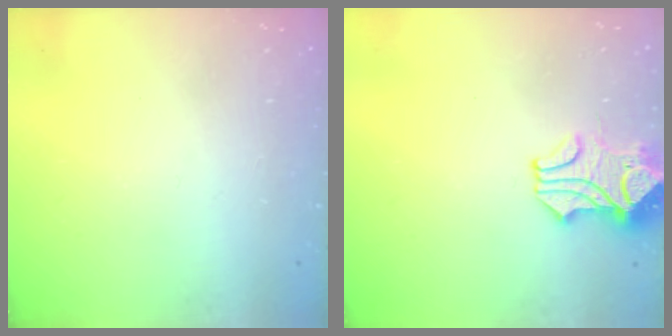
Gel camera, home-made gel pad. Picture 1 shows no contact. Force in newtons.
{"total": 2.3, "press": 2.0, "slide": 1.2}